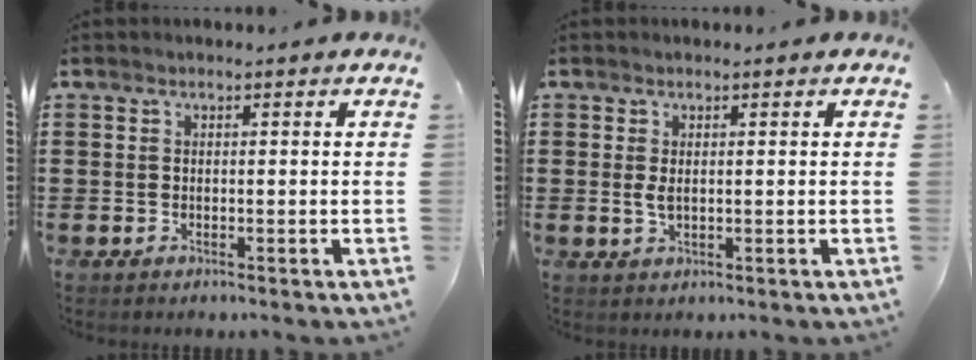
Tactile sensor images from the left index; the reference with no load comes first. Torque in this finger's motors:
{"motor_torque": [0.40, -0.06, 0.15, 0.05]}